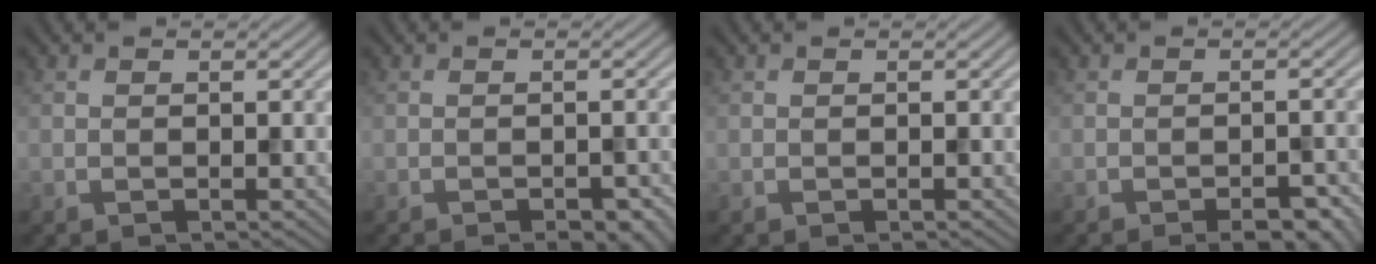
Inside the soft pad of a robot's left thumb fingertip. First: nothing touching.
{"total": 3.4, "force": [-2.3, 1.3, 2.1], "torque": [-0.032, -0.006, -0.018]}
{"total": 0.0}
{"total": 3.9, "force": [-2.6, 1.2, 2.7], "torque": [-0.037, 0.002, -0.028]}